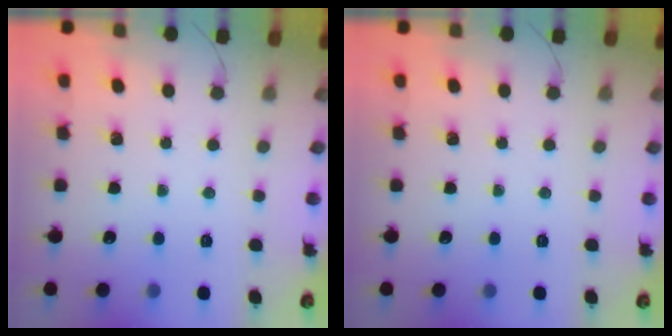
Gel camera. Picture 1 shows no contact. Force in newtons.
{"total": 0.0}